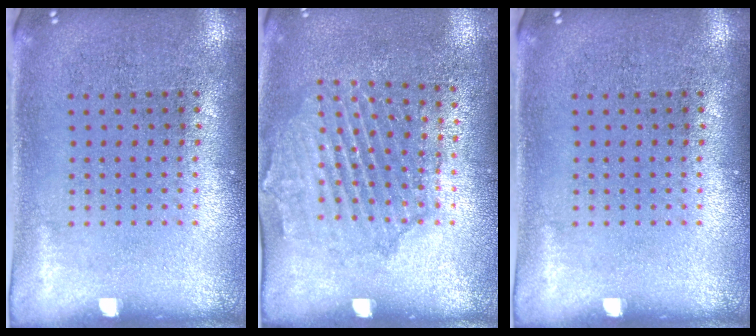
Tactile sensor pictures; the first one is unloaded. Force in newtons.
{"total": 1.6, "press": 1.5, "slide": 0.4}
{"total": 0.0}